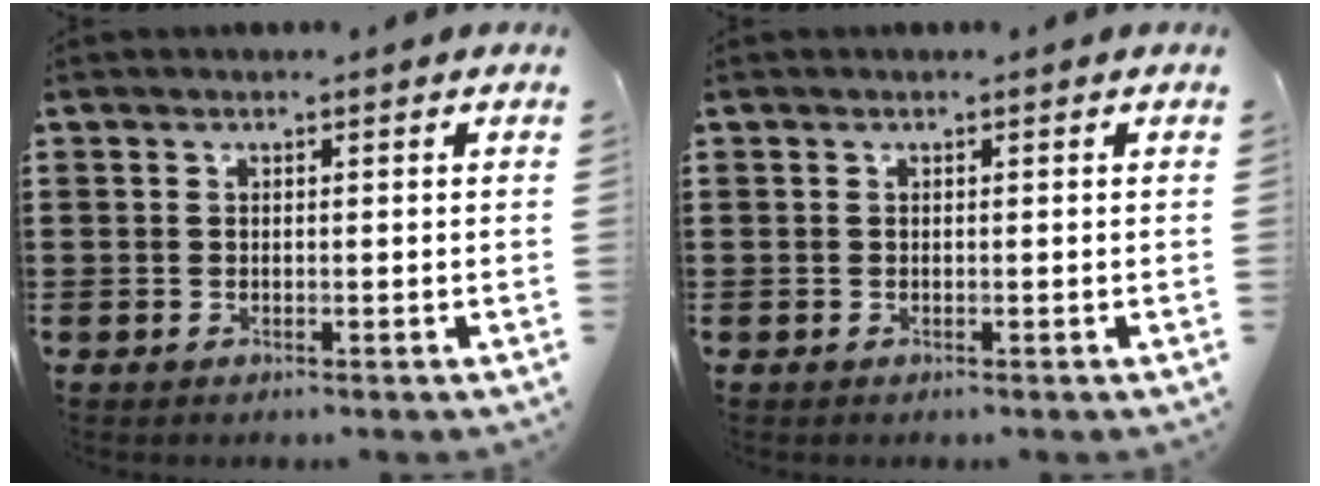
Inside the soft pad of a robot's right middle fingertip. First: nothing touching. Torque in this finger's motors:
{"motor_torque": [0.00, 0.00, 0.09, -0.01]}